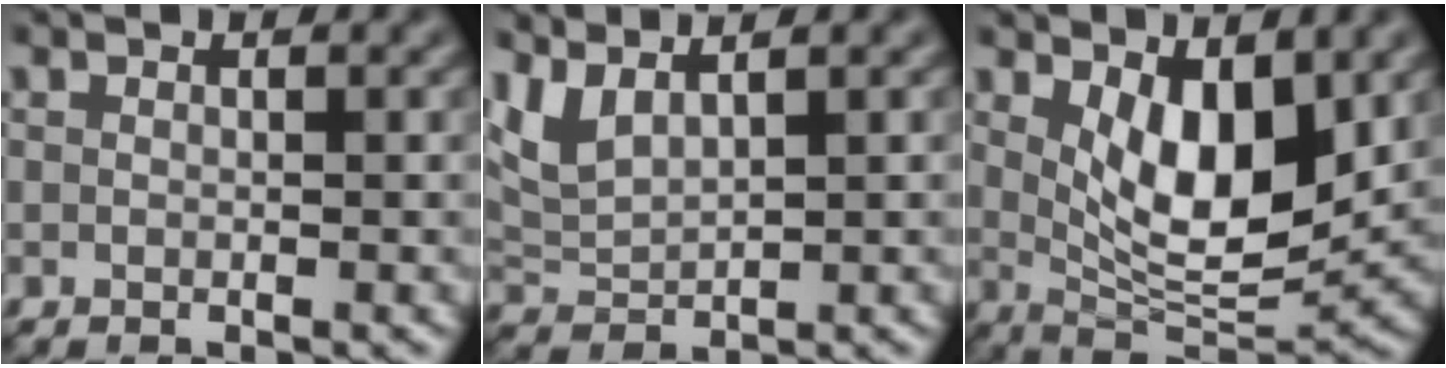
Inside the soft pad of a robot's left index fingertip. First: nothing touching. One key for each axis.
{"total": 3.3, "fx": 2.4, "fy": 1.0, "fz": 2.1, "tx": -0.059, "ty": 0.005, "tz": 0.055}
{"total": 7.4, "fx": 2.0, "fy": 3.2, "fz": 6.4, "tx": -0.110, "ty": -0.019, "tz": 0.040}